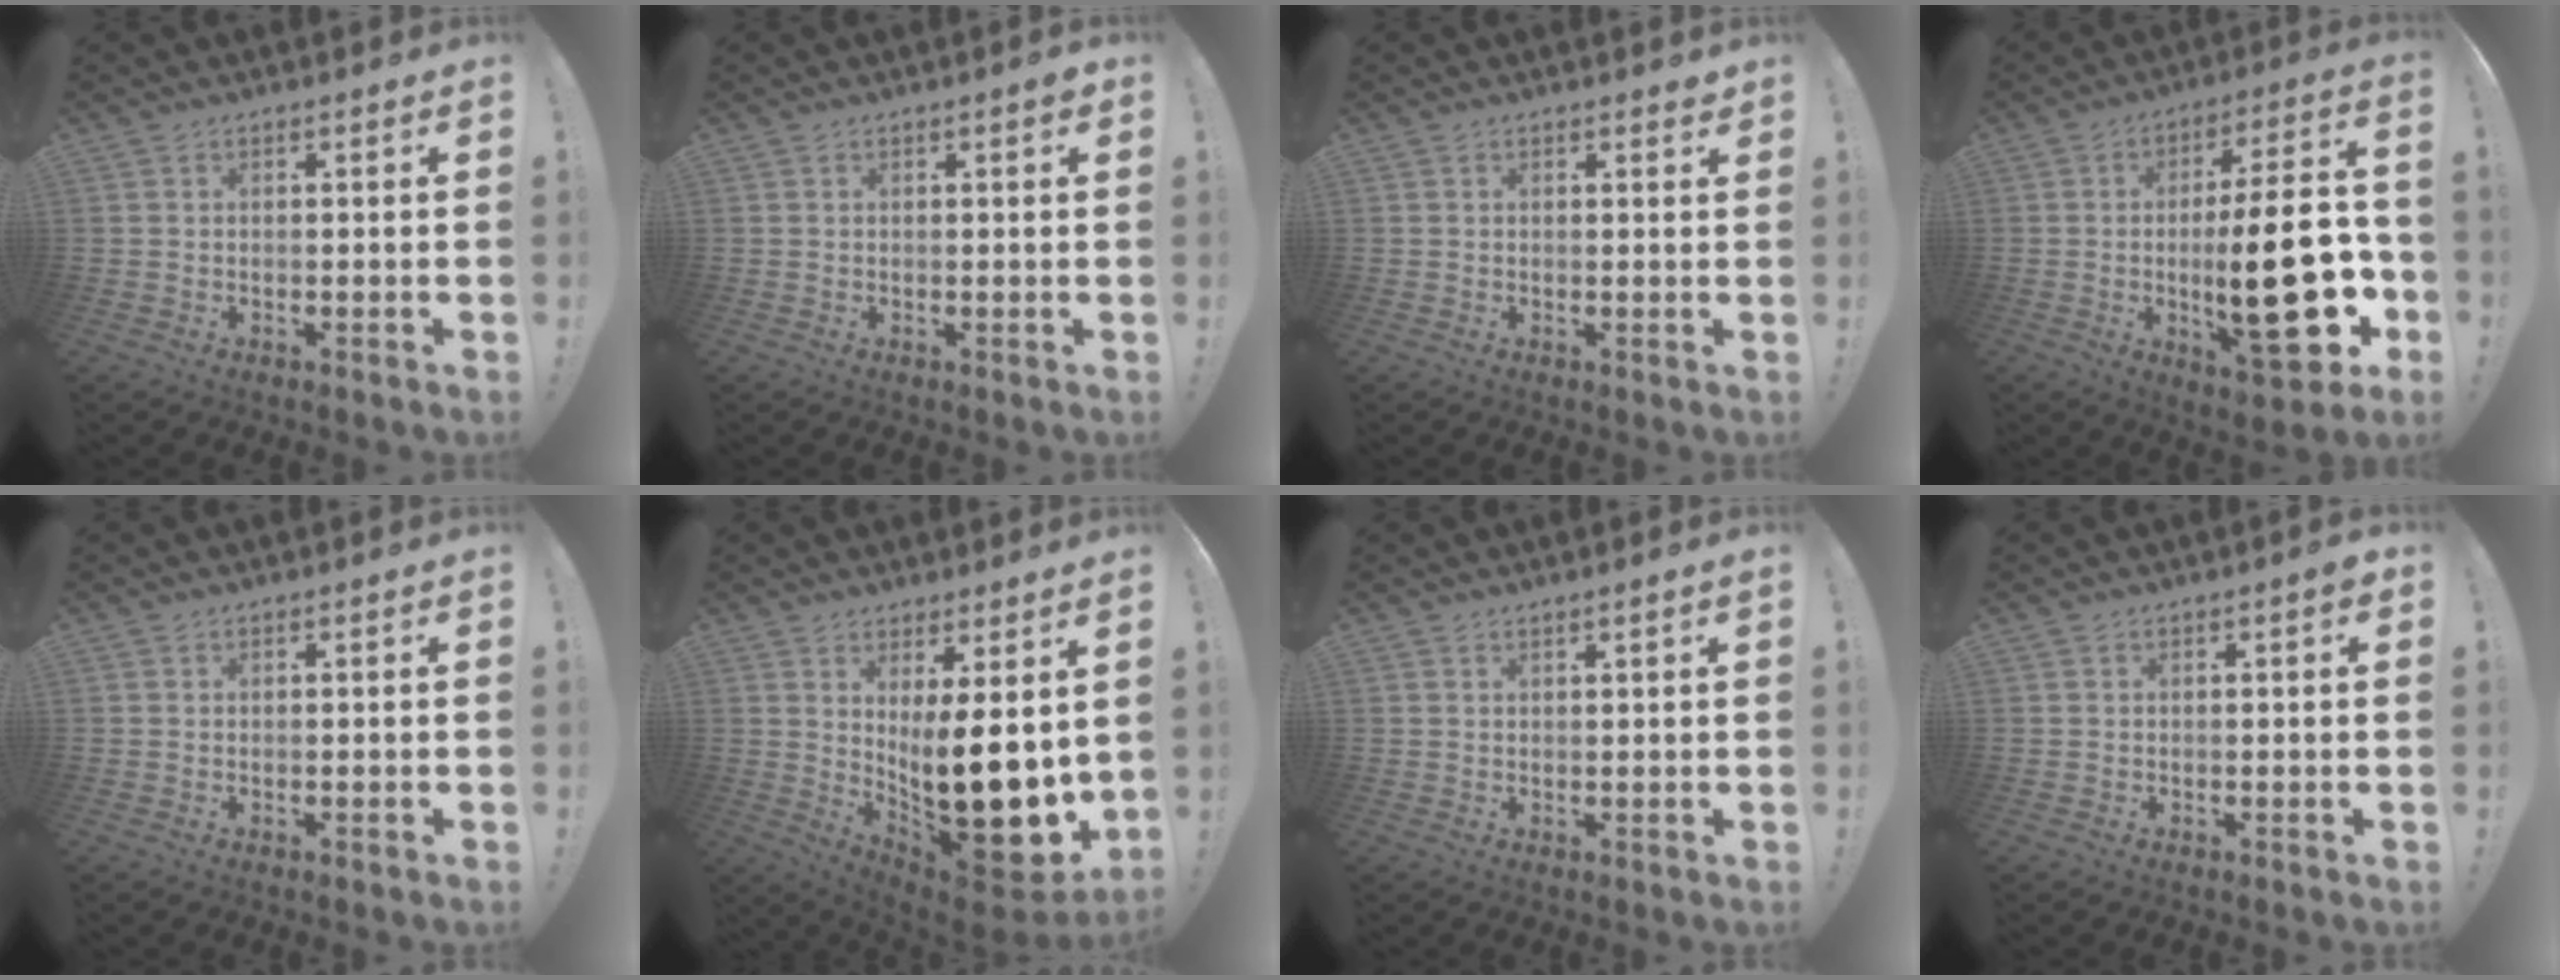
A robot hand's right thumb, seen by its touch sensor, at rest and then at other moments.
{"total": 1.0, "force": [0.4, 0.1, 0.9], "torque": [-0.005, -0.004, 0.004]}
{"total": 0.9, "force": [0.8, 0.3, 0.4], "torque": [0.013, -0.009, 0.010]}
{"total": 26.5, "force": [-4.0, 8.2, 24.9], "torque": [-0.392, 0.001, -0.059]}
{"total": 0.0}
{"total": 18.9, "force": [0.5, 5.8, 17.9], "torque": [-0.270, -0.054, 0.022]}
{"total": 1.1, "force": [0.8, -0.3, 0.8], "torque": [-0.015, -0.001, 0.012]}
{"total": 1.2, "force": [0.0, 0.2, 1.2], "torque": [-0.016, -0.001, -0.001]}